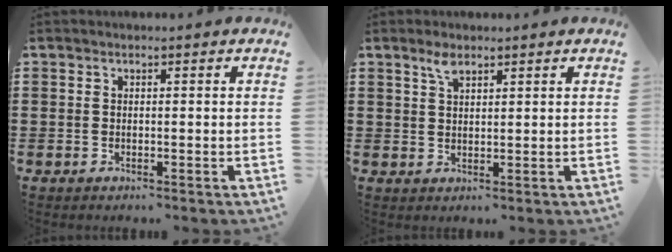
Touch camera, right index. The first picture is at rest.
{"total": 2.6, "force": [1.9, 1.0, 1.5], "torque": [-0.035, 0.003, 0.034]}